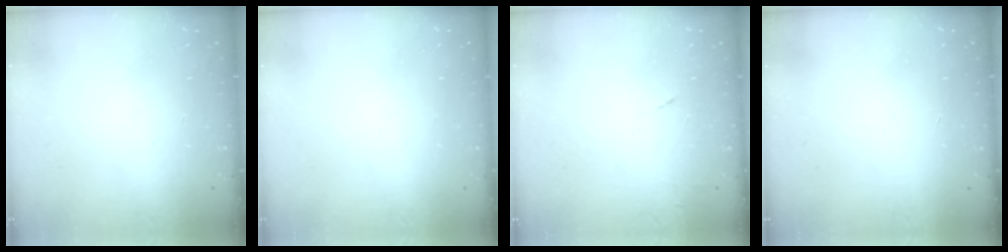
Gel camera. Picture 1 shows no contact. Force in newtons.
{"total": 0.0}
{"total": 4.6, "press": 4.6, "slide": 0.6}
{"total": 1.6, "press": 1.6, "slide": 0.1}